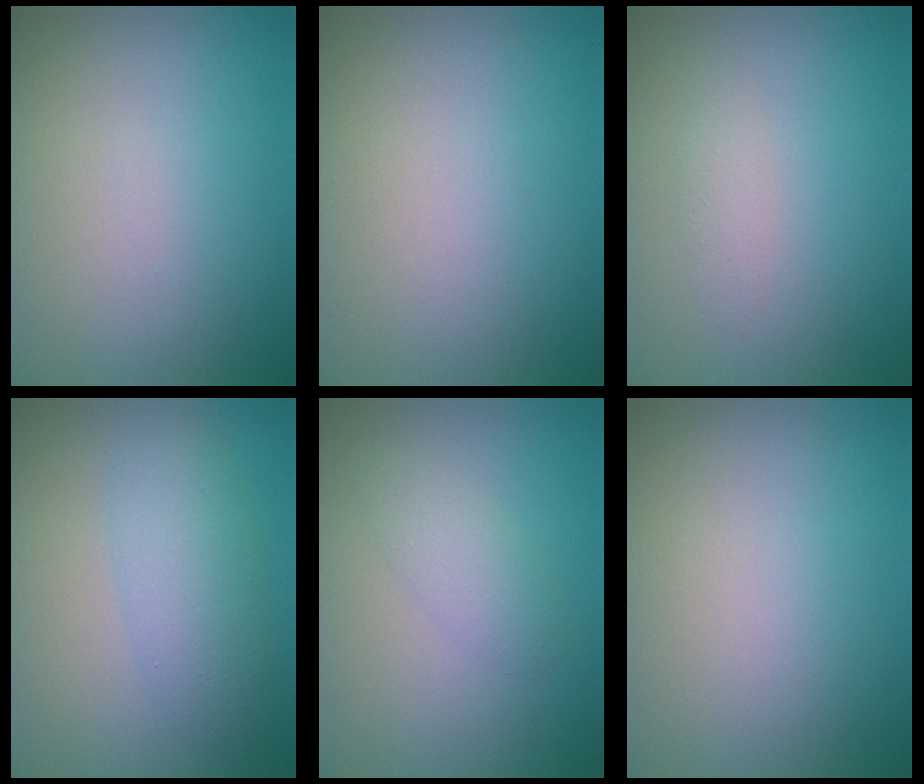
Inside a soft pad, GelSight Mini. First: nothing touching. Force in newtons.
{"total": 0.0}
{"total": 1.0, "press": 1.0, "slide": 0.1}
{"total": 3.7, "press": 3.7, "slide": 0.1}
{"total": 1.9, "press": 1.9, "slide": 0.2}
{"total": 0.0}